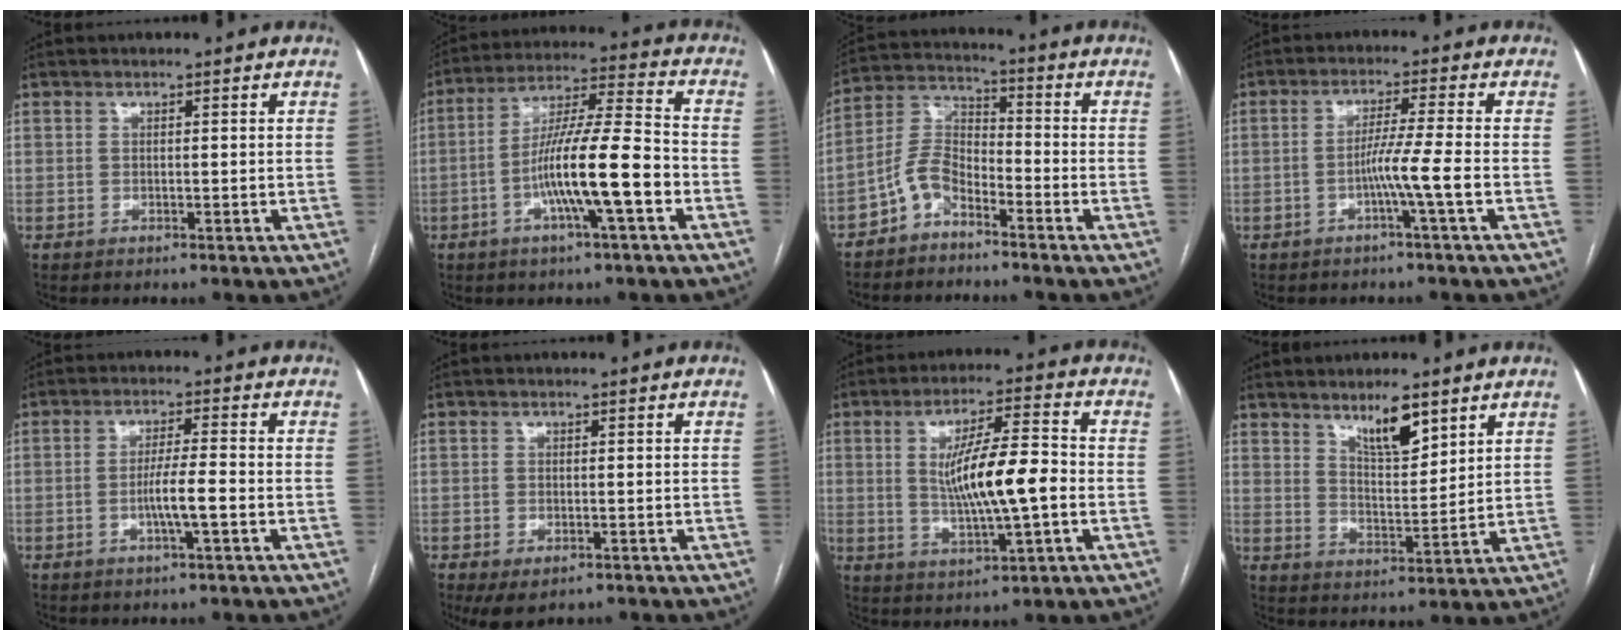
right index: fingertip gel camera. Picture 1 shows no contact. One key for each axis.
{"total": 13.3, "fx": -4.3, "fy": 0.6, "fz": 12.6, "tx": -0.226, "ty": 0.006, "tz": -0.077}
{"total": 6.6, "fx": -4.5, "fy": 3.1, "fz": 3.6, "tx": -0.082, "ty": 0.017, "tz": -0.095}
{"total": 5.1, "fx": -1.8, "fy": -1.5, "fz": 4.5, "tx": -0.082, "ty": 0.000, "tz": -0.034}
{"total": 4.7, "fx": -1.5, "fy": -0.1, "fz": 4.5, "tx": -0.084, "ty": -0.002, "tz": -0.027}
{"total": 3.8, "fx": -2.2, "fy": 2.0, "fz": 2.4, "tx": -0.040, "ty": -0.007, "tz": -0.026}
{"total": 11.4, "fx": -0.5, "fy": 1.6, "fz": 11.3, "tx": -0.200, "ty": 0.005, "tz": -0.007}
{"total": 7.0, "fx": 4.9, "fy": 1.7, "fz": 4.8, "tx": -0.086, "ty": -0.006, "tz": 0.088}